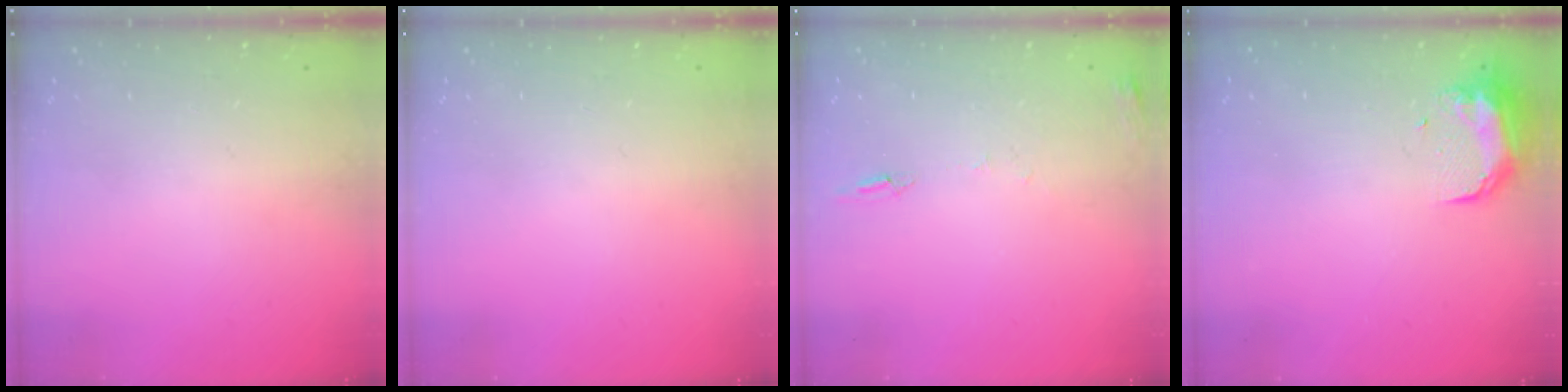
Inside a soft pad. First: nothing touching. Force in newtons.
{"total": 2.8, "press": 2.2, "slide": 1.7}
{"total": 6.0, "press": 6.0, "slide": 0.6}
{"total": 9.2, "press": 9.2, "slide": 0.6}